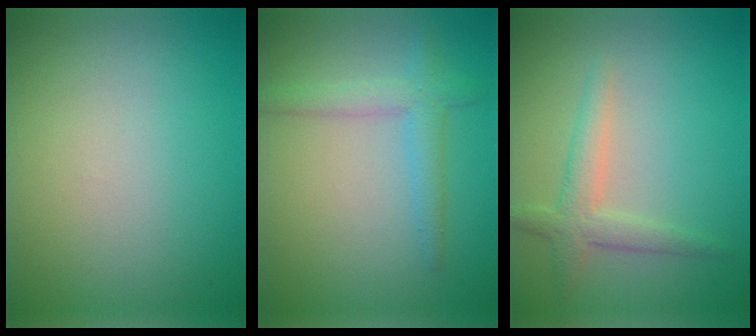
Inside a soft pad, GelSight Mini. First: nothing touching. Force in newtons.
{"total": 2.7, "press": 2.7, "slide": 0.0}
{"total": 2.7, "press": 2.7, "slide": 0.1}